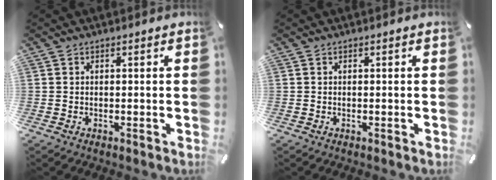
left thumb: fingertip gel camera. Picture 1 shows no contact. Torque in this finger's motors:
{"motor_torque": [0.00, 0.00, 0.00, 0.01, 0.00]}